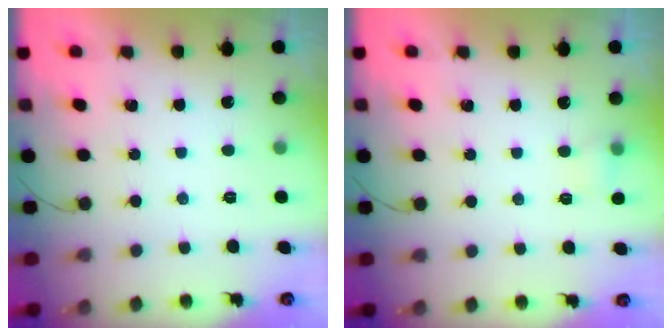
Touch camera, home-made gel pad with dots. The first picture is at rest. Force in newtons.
{"total": 3.2, "press": 3.0, "slide": 0.9}